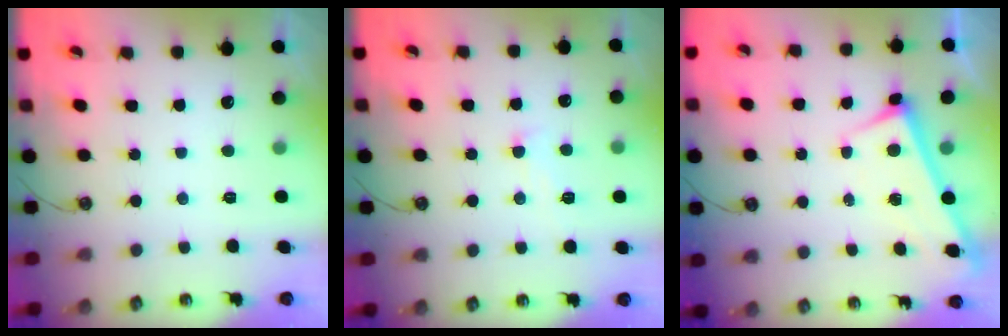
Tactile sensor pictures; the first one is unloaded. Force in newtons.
{"total": 2.4, "press": 2.4, "slide": 0.3}
{"total": 3.0, "press": 3.0, "slide": 0.1}